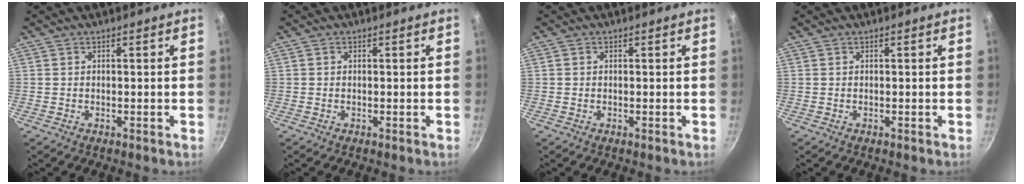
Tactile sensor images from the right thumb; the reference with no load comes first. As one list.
[{"total": 0.0}, {"total": 0.0}, {"total": 0.0}]